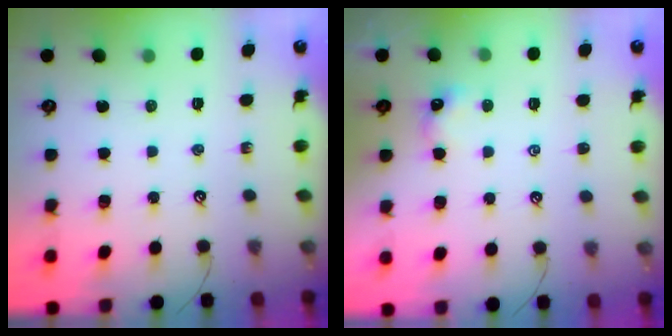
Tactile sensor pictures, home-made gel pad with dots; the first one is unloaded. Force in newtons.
{"total": 1.8, "press": 1.7, "slide": 0.5}